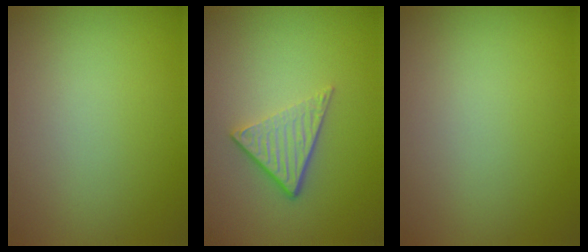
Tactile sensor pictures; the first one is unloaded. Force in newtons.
{"total": 3.7, "press": 2.6, "slide": 2.6}
{"total": 0.0}